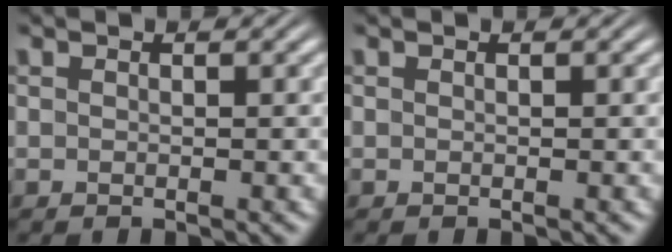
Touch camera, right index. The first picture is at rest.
{"total": 0.0}